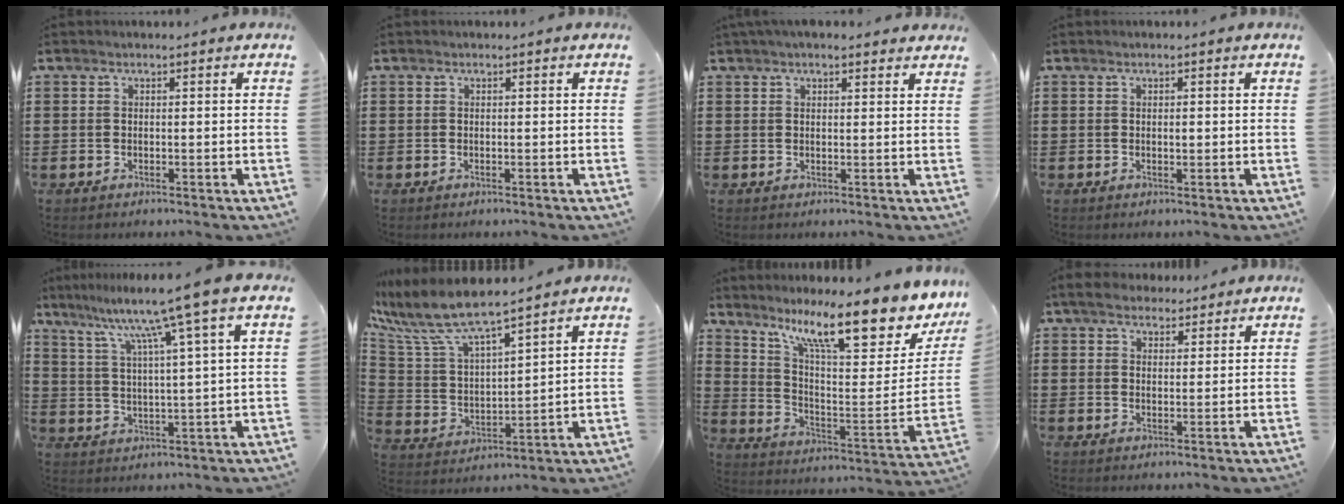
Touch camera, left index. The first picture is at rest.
{"total": 0.0}
{"total": 2.5, "force": [2.1, 1.1, 0.8], "torque": [-0.020, 0.006, 0.039]}
{"total": 0.8, "force": [0.2, 0.3, 0.7], "torque": [-0.014, 0.001, 0.003]}
{"total": 9.5, "force": [6.5, -1.8, 6.7], "torque": [-0.154, -0.032, 0.097]}
{"total": 8.3, "force": [7.2, 1.3, 4.1], "torque": [-0.119, -0.042, 0.118]}
{"total": 14.3, "force": [10.3, 2.6, 9.6], "torque": [-0.176, -0.071, 0.168]}
{"total": 3.9, "force": [3.3, 1.7, 1.0], "torque": [-0.032, 0.002, 0.062]}